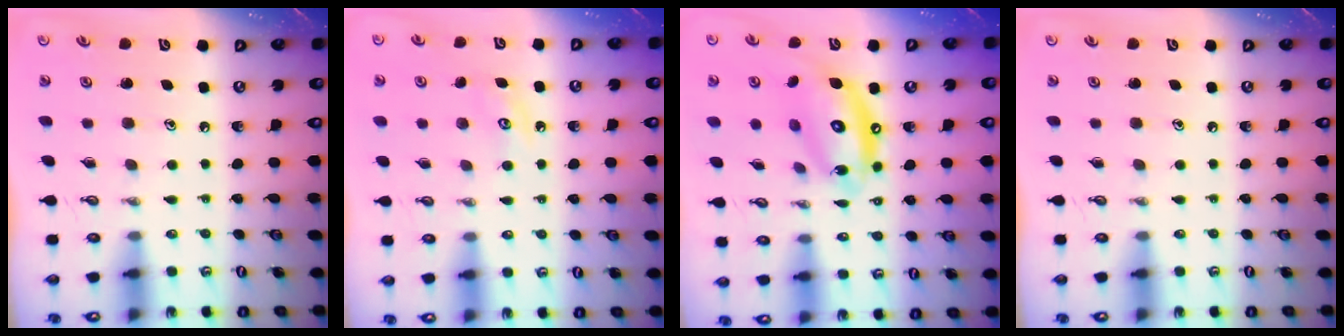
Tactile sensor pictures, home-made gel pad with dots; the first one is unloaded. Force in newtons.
{"total": 5.4, "press": 5.4, "slide": 0.8}
{"total": 13.6, "press": 13.6, "slide": 0.7}
{"total": 0.0}